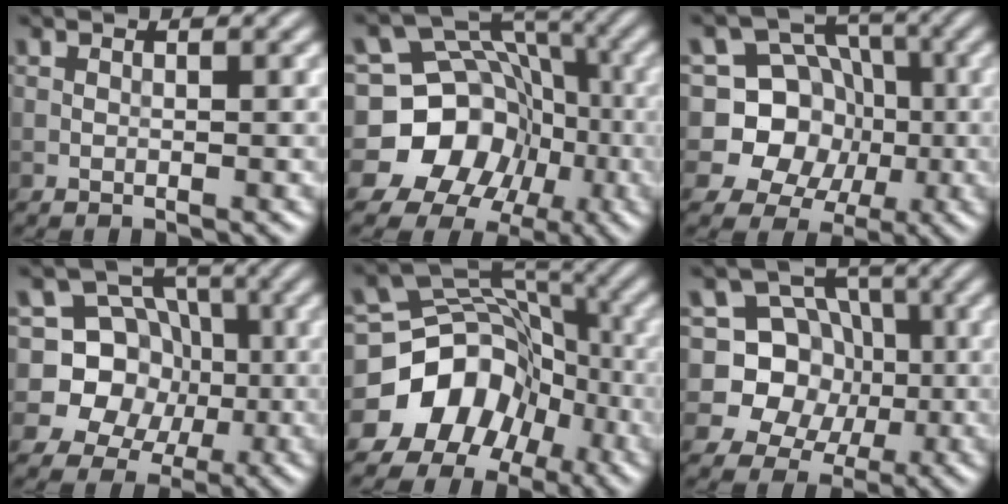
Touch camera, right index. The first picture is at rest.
{"total": 12.9, "force": [-3.9, 11.7, 3.9], "torque": [-0.066, 0.006, -0.088]}
{"total": 10.2, "force": [0.0, 9.6, 3.4], "torque": [-0.079, 0.046, -0.032]}
{"total": 10.2, "force": [0.4, 9.7, 3.3], "torque": [-0.075, 0.047, -0.025]}
{"total": 9.6, "force": [-4.4, 7.8, 3.5], "torque": [-0.048, 0.021, -0.088]}
{"total": 10.1, "force": [0.9, 9.5, 3.4], "torque": [-0.079, 0.047, -0.016]}